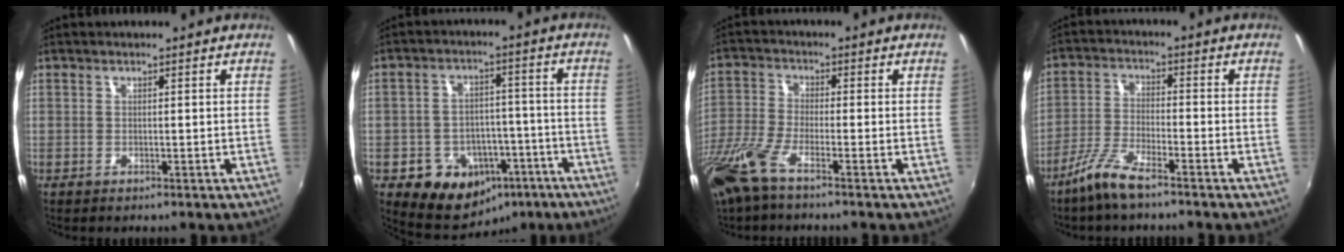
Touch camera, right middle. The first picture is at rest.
{"total": 13.0, "force": [-6.8, 10.0, 4.8], "torque": [-0.113, 0.034, -0.070]}
{"total": 9.8, "force": [-6.9, 1.6, 6.8], "torque": [-0.161, -0.028, -0.141]}
{"total": 6.7, "force": [-5.2, 0.5, 4.1], "torque": [-0.094, -0.005, -0.105]}